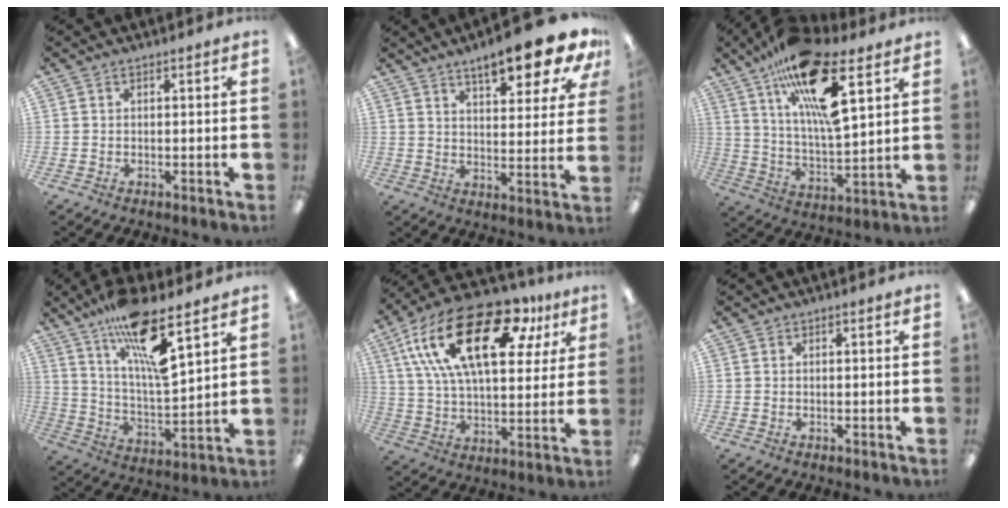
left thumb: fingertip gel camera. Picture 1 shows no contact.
{"total": 14.2, "force": [10.2, 4.0, 9.1], "torque": [-0.128, -0.056, 0.164]}
{"total": 20.1, "force": [11.8, 6.0, 15.1], "torque": [-0.265, -0.058, 0.190]}
{"total": 16.8, "force": [11.1, 3.6, 12.0], "torque": [-0.214, -0.058, 0.181]}
{"total": 25.5, "force": [12.4, 11.6, 19.1], "torque": [-0.349, -0.042, 0.205]}
{"total": 0.0}